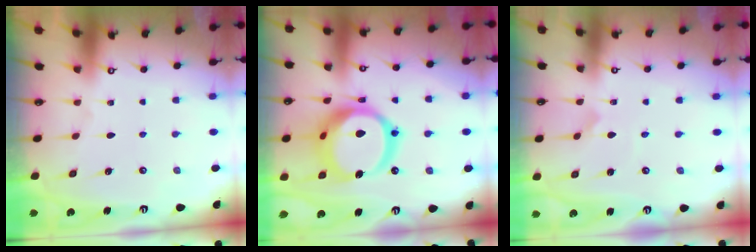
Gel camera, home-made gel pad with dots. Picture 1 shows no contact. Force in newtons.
{"total": 21.8, "press": 21.7, "slide": 2.4}
{"total": 1.7, "press": 1.7, "slide": 0.2}